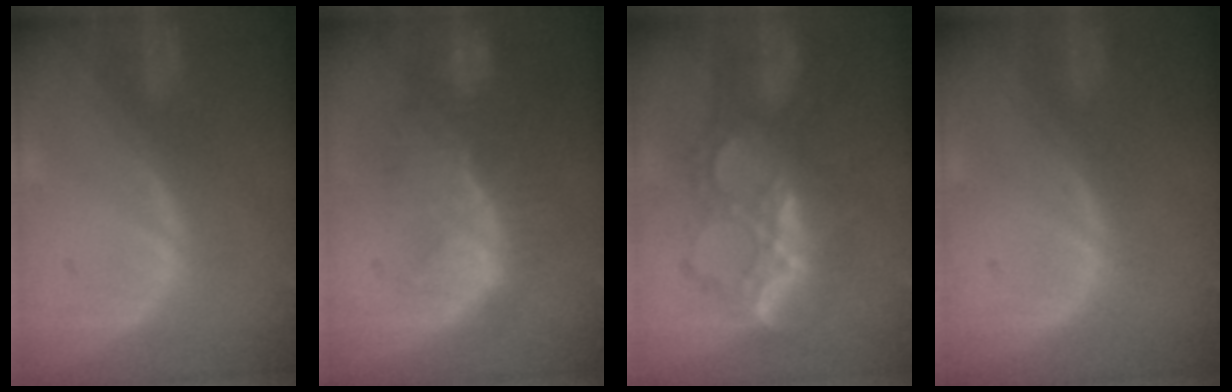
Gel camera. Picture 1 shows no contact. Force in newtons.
{"total": 10.3, "press": 8.8, "slide": 5.4}
{"total": 8.9, "press": 8.5, "slide": 2.8}
{"total": 0.0}